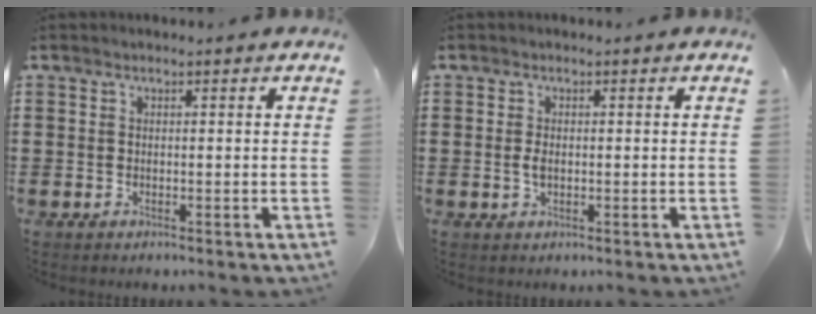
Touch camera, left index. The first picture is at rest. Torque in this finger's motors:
{"motor_torque": [0.31, 0.27, 0.19, 0.03]}